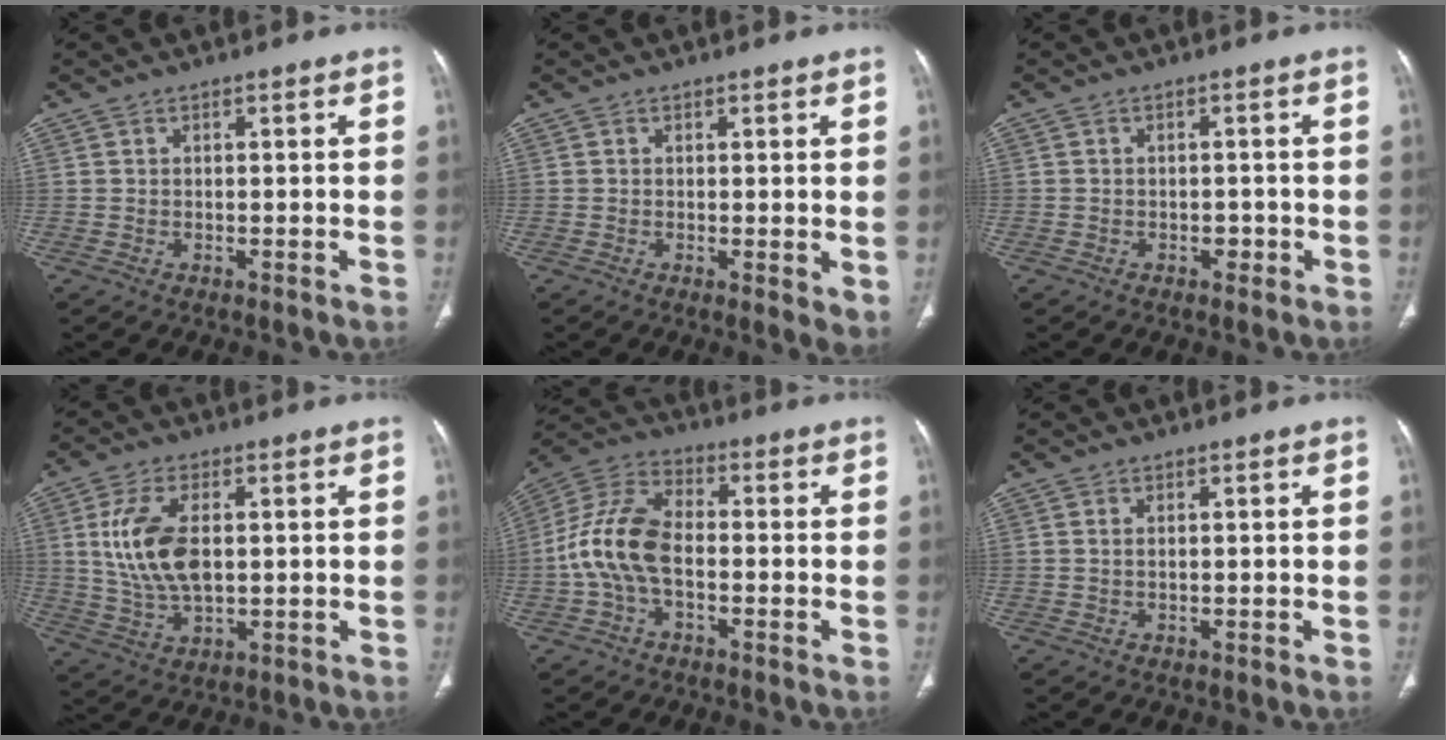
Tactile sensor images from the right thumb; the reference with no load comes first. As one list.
[{"total": 3.4, "force": [0.0, 1.2, 3.2], "torque": [-0.048, -0.013, 0.000]}, {"total": 1.7, "force": [-0.7, 1.3, 0.8], "torque": [-0.004, 0.005, -0.009]}, {"total": 12.0, "force": [1.6, 6.5, 10.0], "torque": [-0.202, -0.004, 0.037]}, {"total": 12.0, "force": [-1.9, 6.8, 9.7], "torque": [-0.203, 0.036, -0.044]}, {"total": 0.7, "force": [0.2, 0.3, 0.6], "torque": [-0.017, 0.004, 0.006]}]